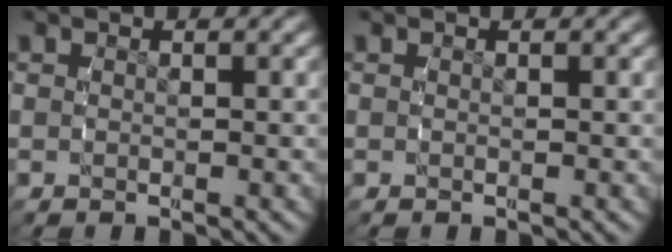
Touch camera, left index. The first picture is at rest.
{"total": 0.0}